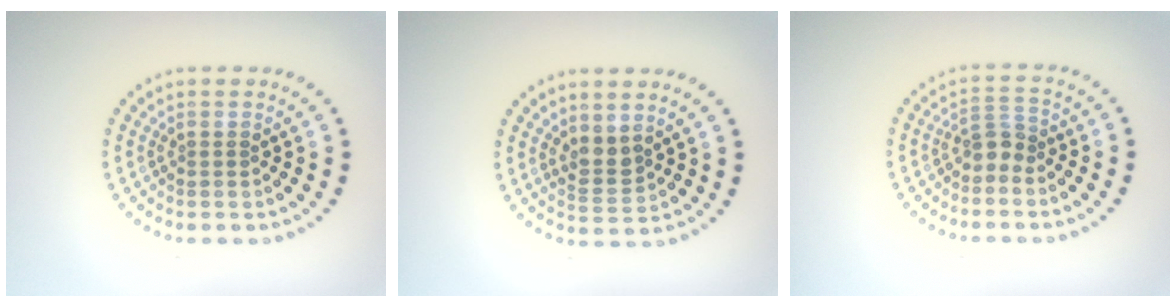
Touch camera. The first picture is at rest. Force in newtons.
{"total": 2.1, "press": 1.7, "slide": 1.3}
{"total": 2.0, "press": 1.5, "slide": 1.3}